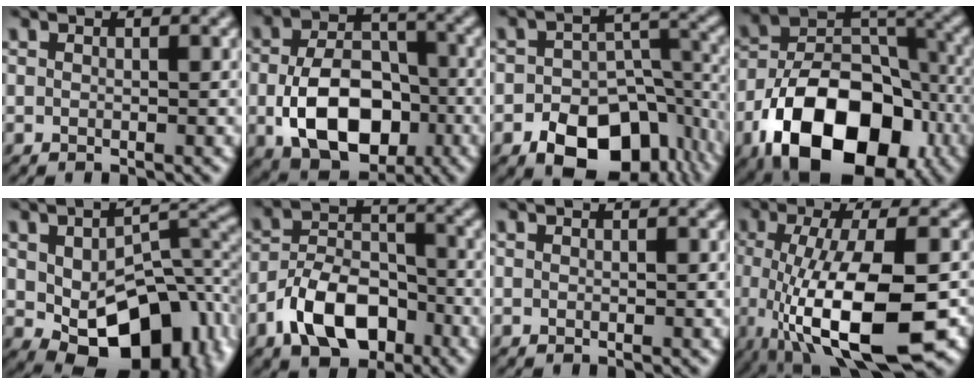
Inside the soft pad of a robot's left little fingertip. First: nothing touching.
{"total": 9.6, "force": [-2.4, 6.4, 6.8], "torque": [-0.132, -0.011, -0.032]}
{"total": 11.8, "force": [-6.3, 7.5, 6.7], "torque": [-0.096, -0.014, -0.092]}
{"total": 14.5, "force": [-7.3, 8.6, 9.1], "torque": [-0.166, -0.010, -0.125]}
{"total": 12.7, "force": [-3.3, 7.4, 9.8], "torque": [-0.145, -0.014, -0.041]}
{"total": 7.8, "force": [-4.4, 4.5, 4.7], "torque": [-0.082, 0.005, -0.086]}
{"total": 0.0}
{"total": 11.6, "force": [-3.8, 3.6, 10.3], "torque": [-0.190, -0.018, -0.062]}